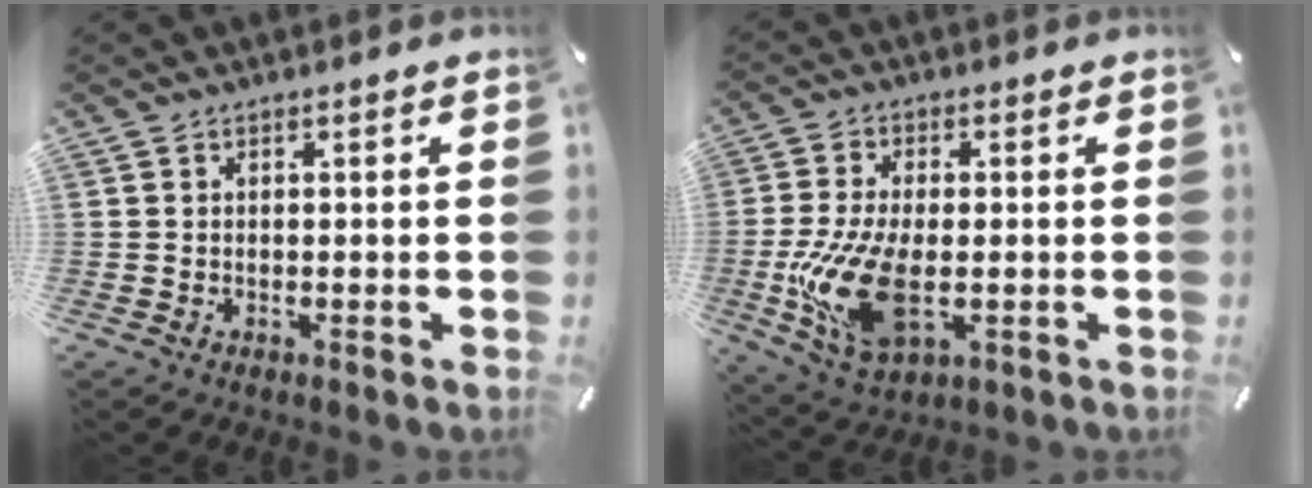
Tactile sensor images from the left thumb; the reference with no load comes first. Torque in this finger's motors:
{"motor_torque": [1.43, 2.71, 0.54, -0.13, 0.26]}